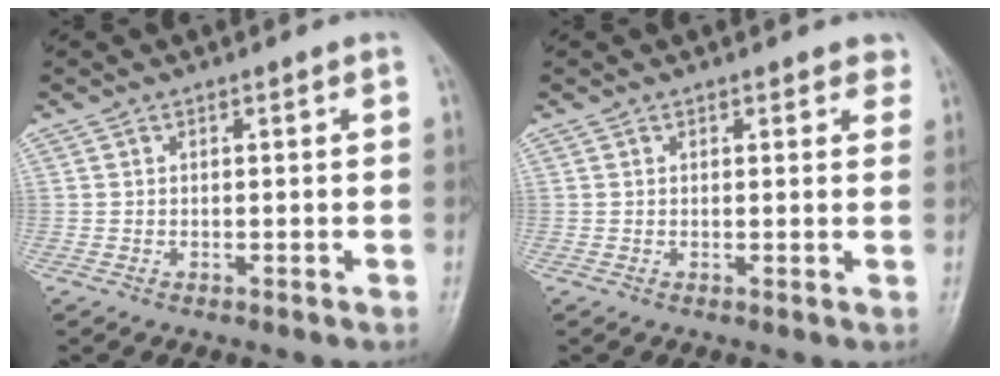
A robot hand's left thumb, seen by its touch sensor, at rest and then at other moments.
{"total": 2.2, "force": [1.5, 1.2, 1.0], "torque": [0.011, -0.004, 0.011]}